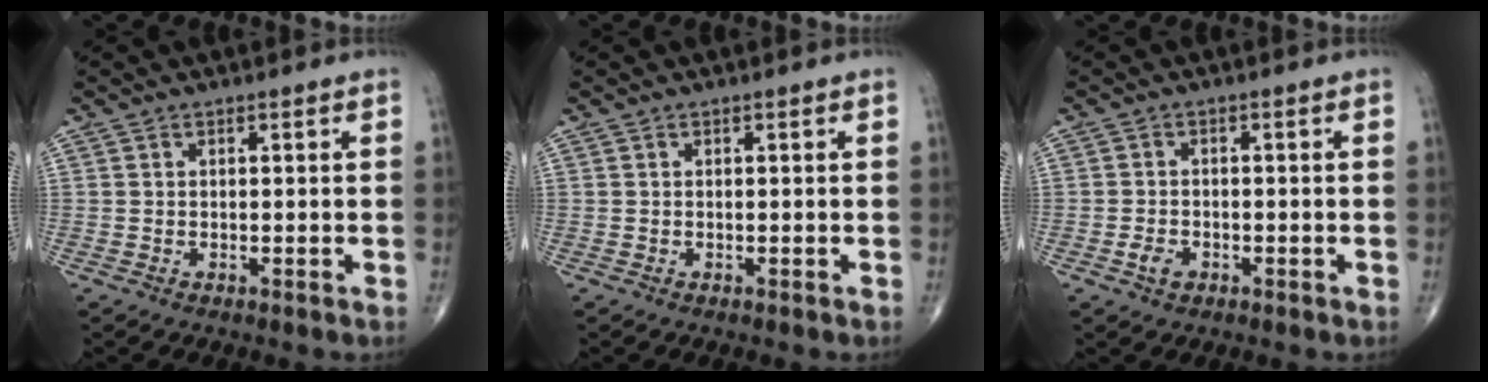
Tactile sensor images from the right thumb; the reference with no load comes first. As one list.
[{"total": 0.0}, {"total": 4.1, "force": [-1.8, 2.8, 2.3], "torque": [-0.035, 0.009, -0.030]}]